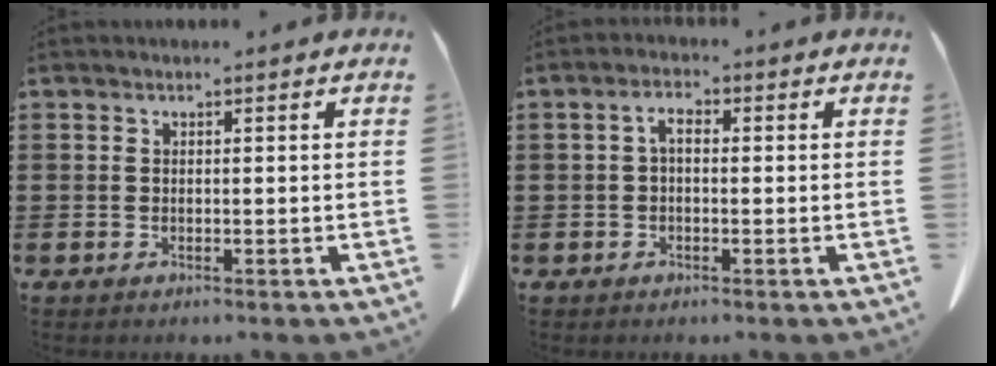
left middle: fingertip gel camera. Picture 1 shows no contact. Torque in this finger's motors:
{"motor_torque": [0.05, 0.04, 0.00, -0.01]}